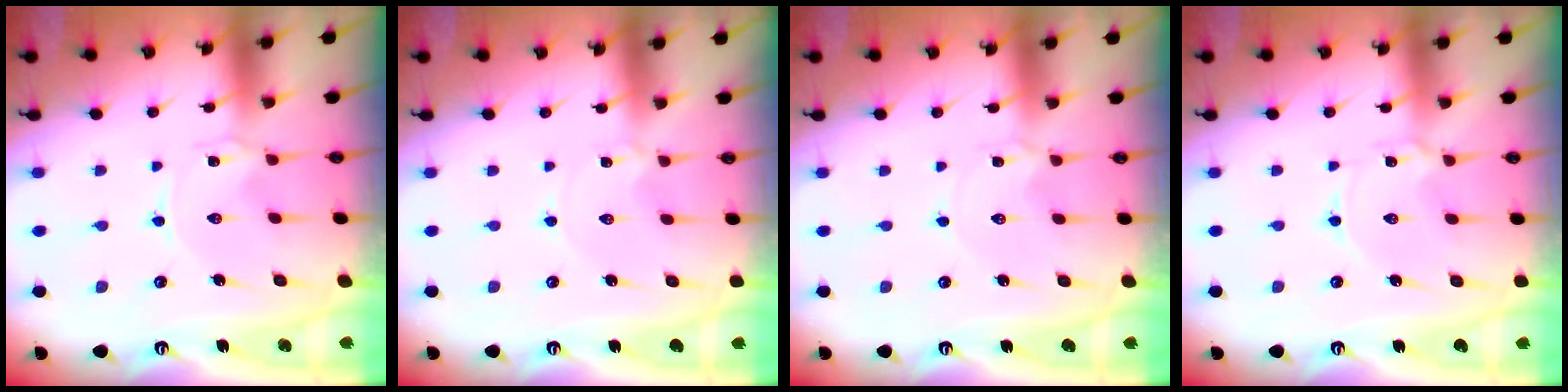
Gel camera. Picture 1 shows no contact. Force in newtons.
{"total": 1.0, "press": 1.0, "slide": 0.2}
{"total": 1.8, "press": 1.8, "slide": 0.3}
{"total": 1.5, "press": 1.5, "slide": 0.3}